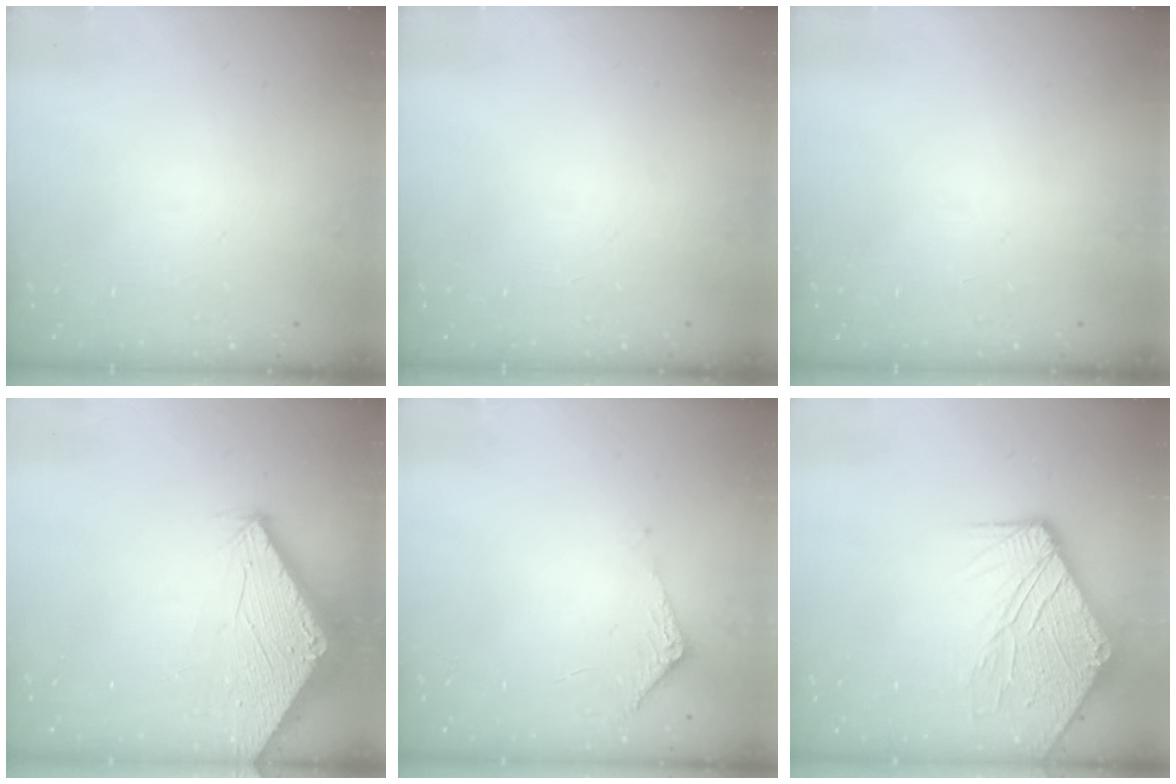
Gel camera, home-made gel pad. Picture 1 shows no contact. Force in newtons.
{"total": 0.0}
{"total": 0.0}
{"total": 2.9, "press": 2.9, "slide": 0.1}
{"total": 6.4, "press": 6.4, "slide": 0.6}
{"total": 12.6, "press": 12.5, "slide": 1.6}